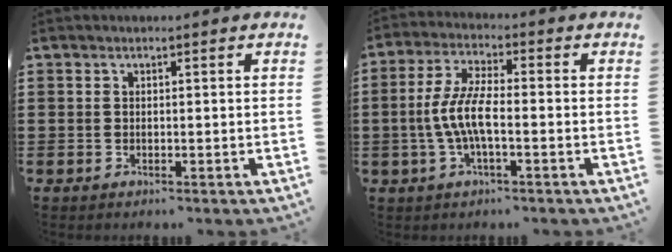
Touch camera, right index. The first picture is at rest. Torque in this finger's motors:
{"motor_torque": [1.16, 0.56, 0.93, 0.21]}